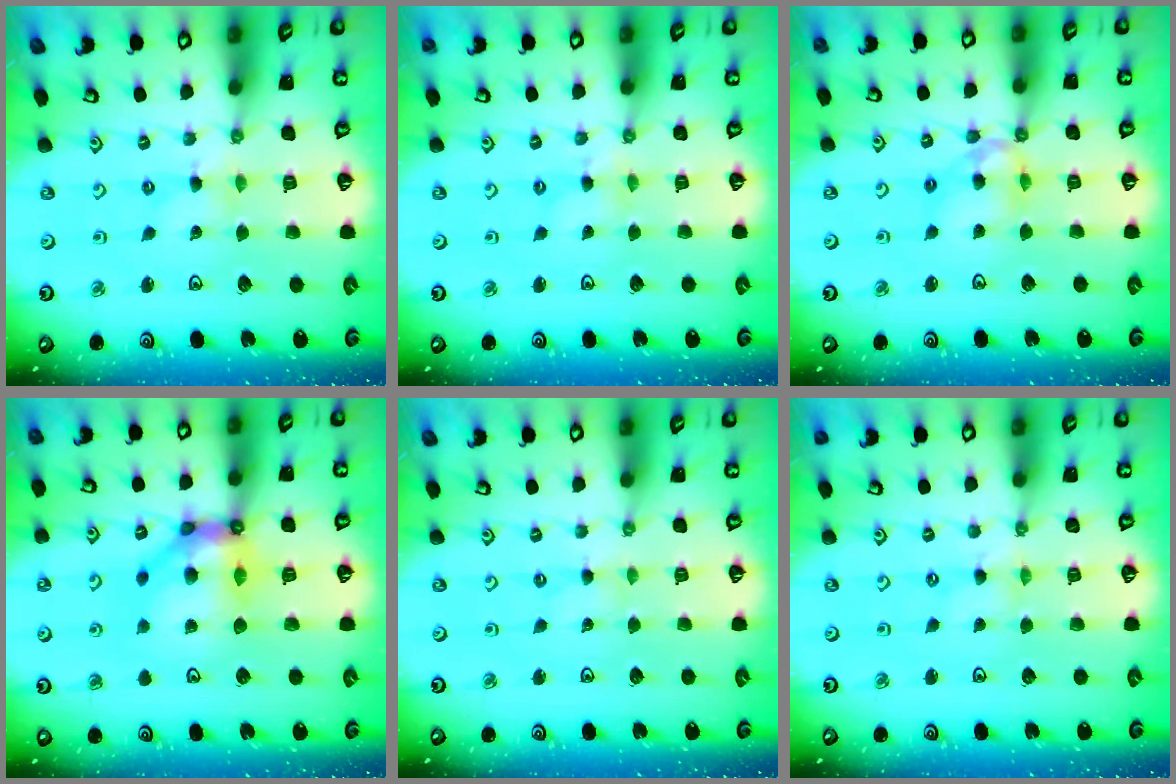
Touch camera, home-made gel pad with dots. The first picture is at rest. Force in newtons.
{"total": 2.0, "press": 2.0, "slide": 0.2}
{"total": 9.9, "press": 9.8, "slide": 0.7}
{"total": 12.0, "press": 11.7, "slide": 2.4}
{"total": 0.0}
{"total": 0.6, "press": 0.6, "slide": 0.1}